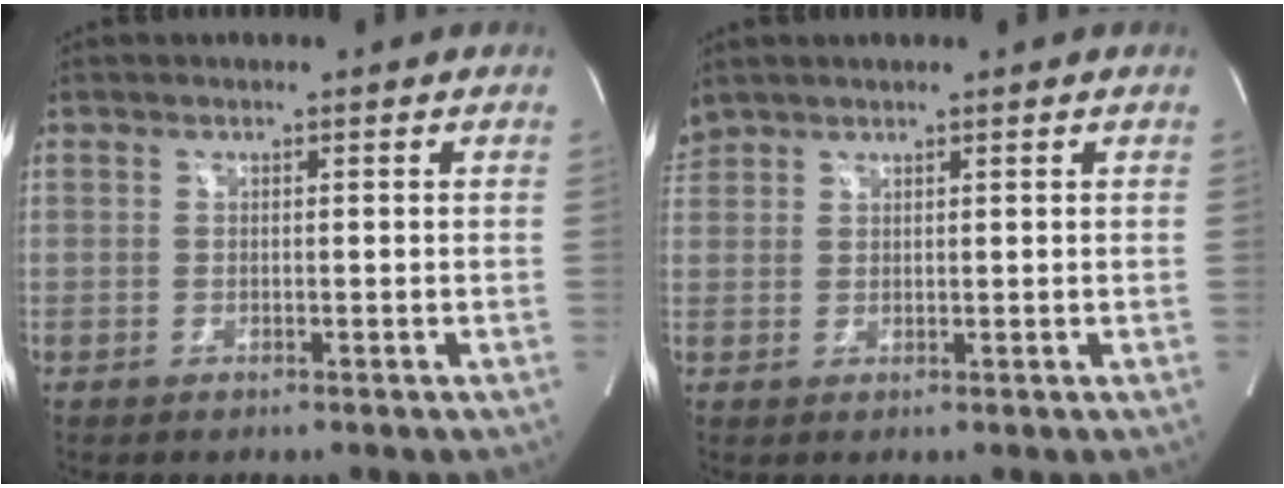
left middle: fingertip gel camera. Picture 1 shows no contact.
{"total": 2.1, "force": [2.0, 0.6, 0.1], "torque": [-0.011, 0.019, 0.044]}